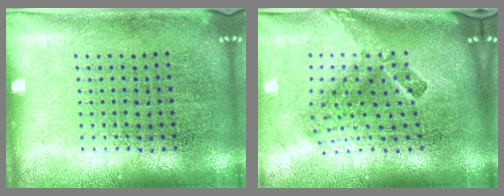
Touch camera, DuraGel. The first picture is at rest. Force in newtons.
{"total": 2.7, "press": 1.7, "slide": 2.1}